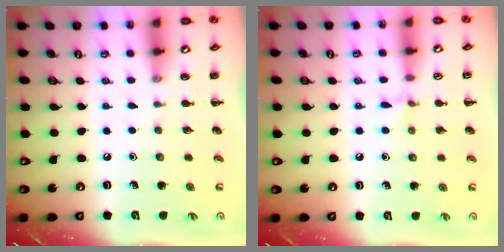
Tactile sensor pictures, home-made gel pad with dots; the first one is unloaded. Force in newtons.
{"total": 5.3, "press": 5.0, "slide": 1.9}